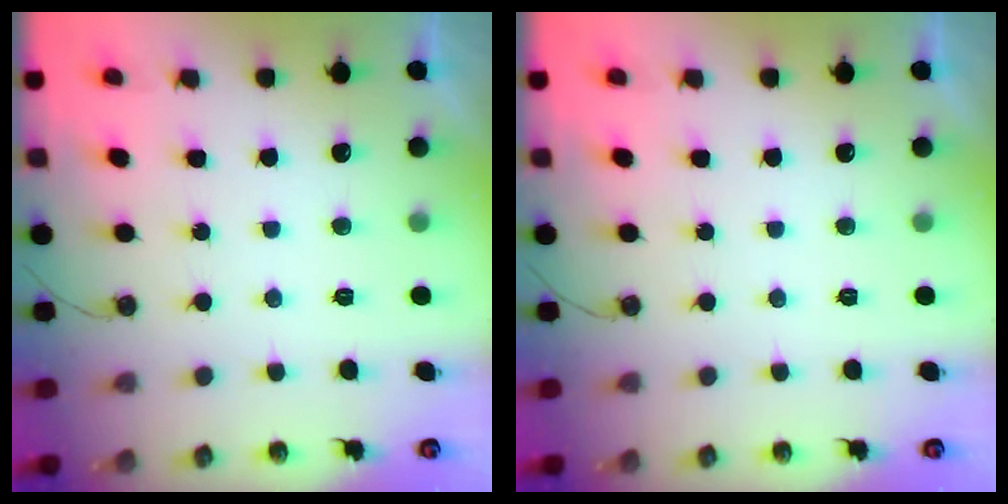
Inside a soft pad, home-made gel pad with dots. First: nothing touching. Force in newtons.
{"total": 0.0}